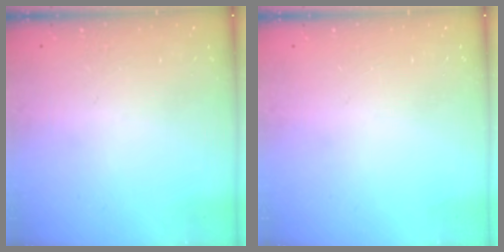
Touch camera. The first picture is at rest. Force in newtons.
{"total": 0.0}